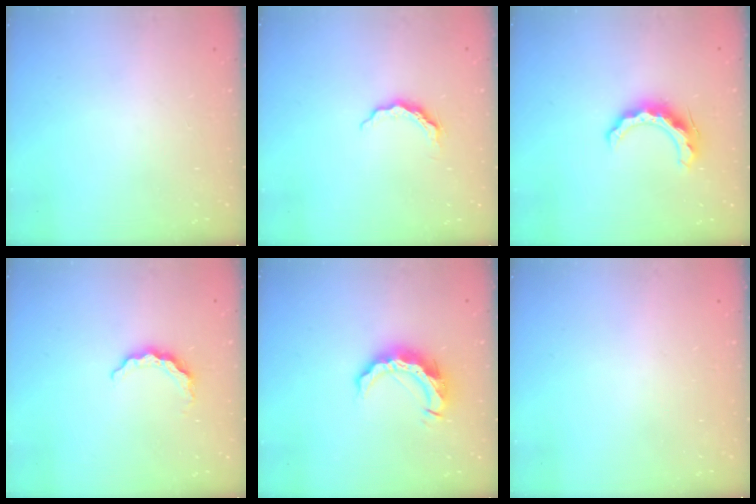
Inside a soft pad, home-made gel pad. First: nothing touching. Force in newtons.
{"total": 5.9, "press": 5.9, "slide": 0.6}
{"total": 10.4, "press": 10.4, "slide": 0.7}
{"total": 5.7, "press": 5.7, "slide": 0.5}
{"total": 10.6, "press": 10.6, "slide": 0.8}
{"total": 1.6, "press": 1.6, "slide": 0.1}